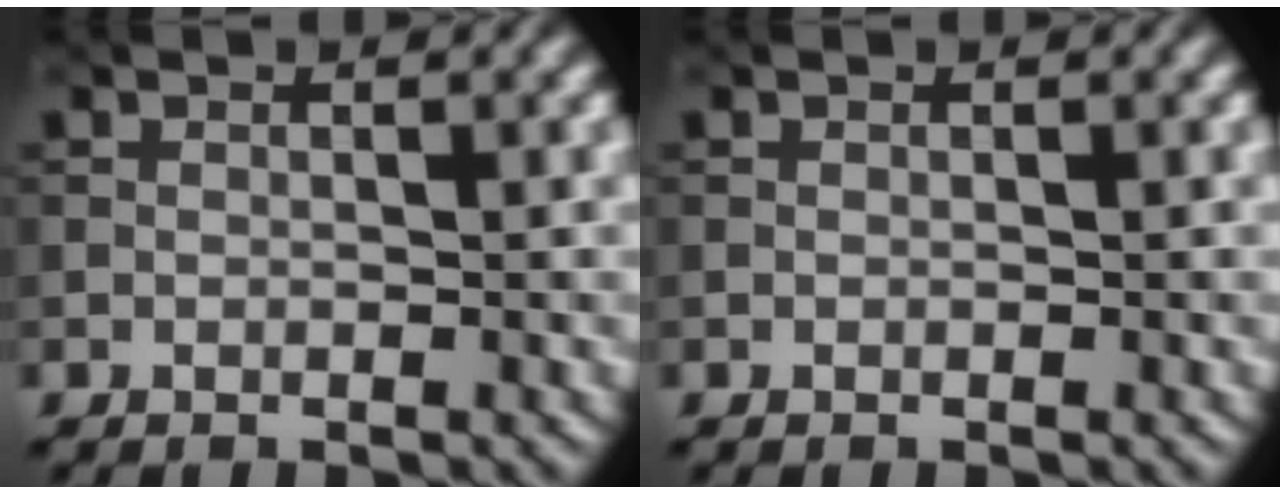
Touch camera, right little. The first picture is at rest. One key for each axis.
{"total": 0.0}